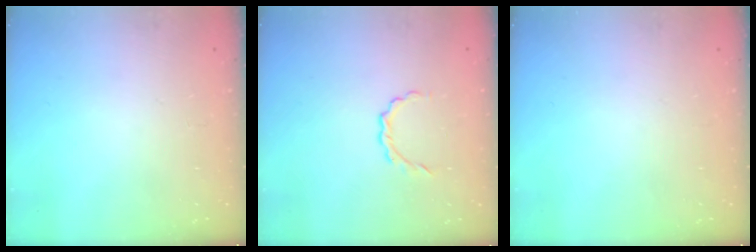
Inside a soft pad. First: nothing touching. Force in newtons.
{"total": 3.0, "press": 2.8, "slide": 0.9}
{"total": 0.0}